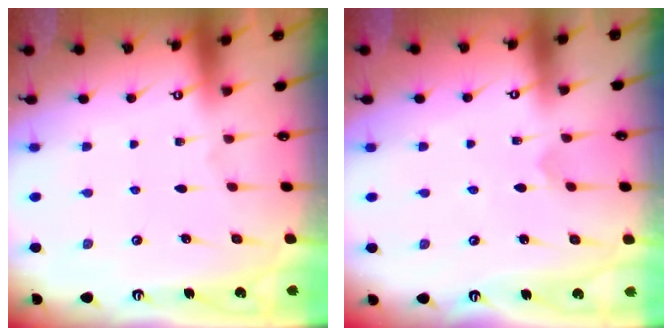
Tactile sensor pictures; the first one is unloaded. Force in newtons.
{"total": 2.4, "press": 2.4, "slide": 0.2}